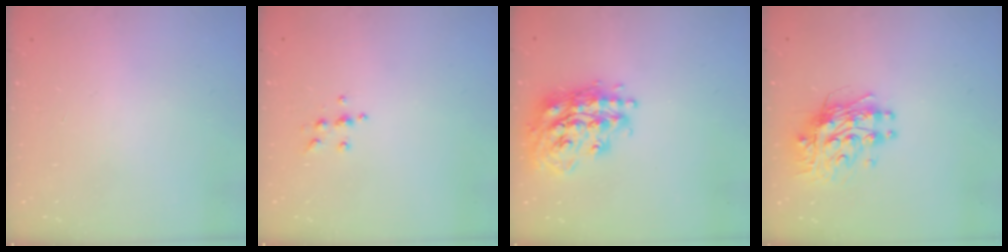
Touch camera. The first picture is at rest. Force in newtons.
{"total": 5.6, "press": 5.6, "slide": 0.7}
{"total": 19.6, "press": 19.5, "slide": 1.5}
{"total": 10.1, "press": 10.1, "slide": 0.8}